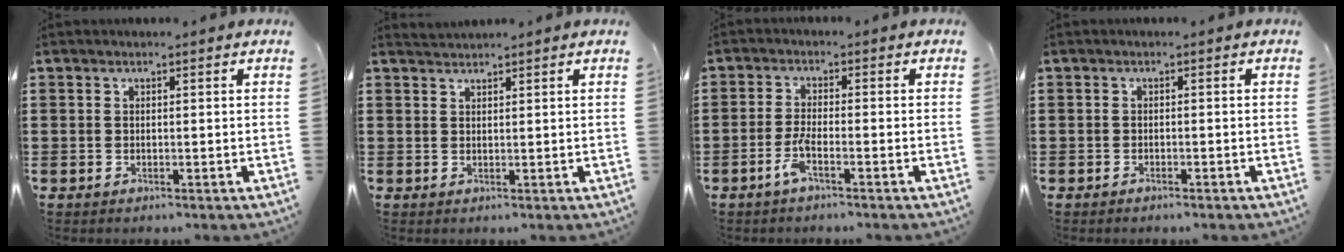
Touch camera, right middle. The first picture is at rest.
{"total": 1.4, "force": [1.4, -0.1, -0.1], "torque": [-0.002, 0.001, 0.027]}
{"total": 3.2, "force": [-1.8, 0.5, 2.6], "torque": [-0.061, -0.004, -0.036]}
{"total": 0.7, "force": [-0.6, 0.1, 0.2], "torque": [-0.006, -0.001, -0.013]}